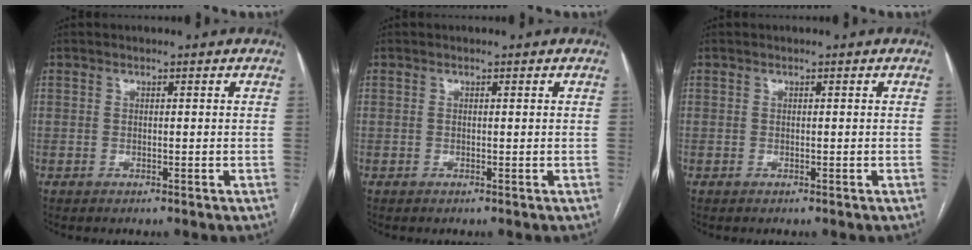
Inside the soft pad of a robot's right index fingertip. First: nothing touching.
{"total": 0.0}
{"total": 0.0}